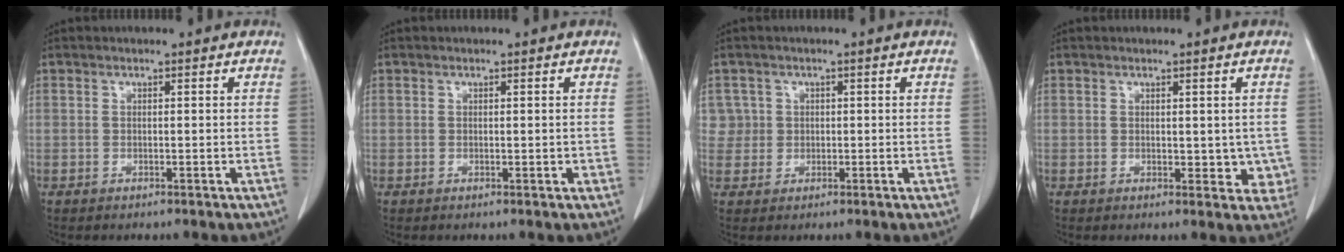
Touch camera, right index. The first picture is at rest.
{"total": 0.8, "force": [0.1, 0.3, 0.7], "torque": [-0.009, -0.002, 0.003]}
{"total": 2.9, "force": [0.7, 2.7, -0.4], "torque": [0.025, 0.007, 0.008]}
{"total": 3.8, "force": [0.1, 2.3, 3.0], "torque": [-0.011, -0.004, 0.004]}